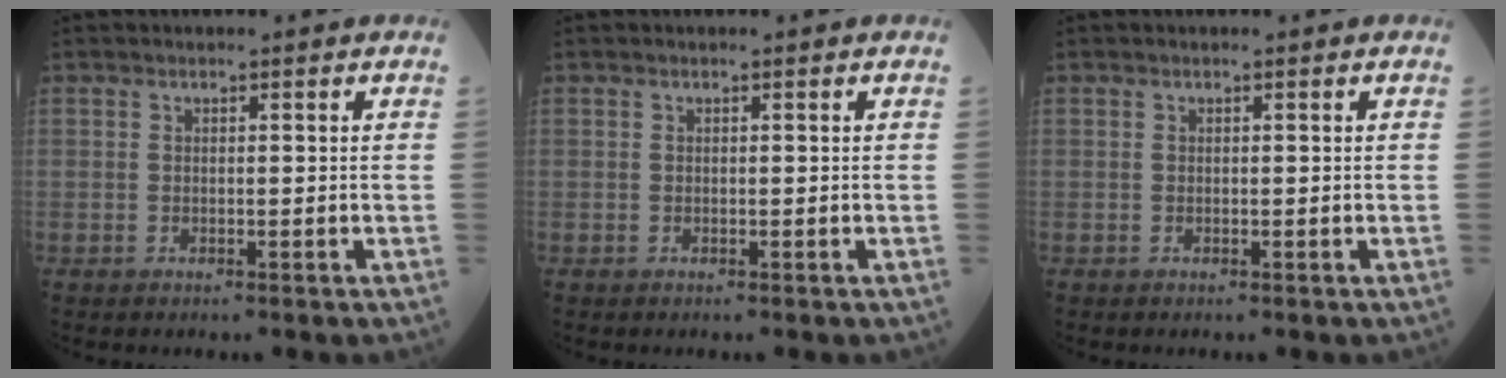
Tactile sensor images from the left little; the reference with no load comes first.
{"total": 0.0}
{"total": 0.0}